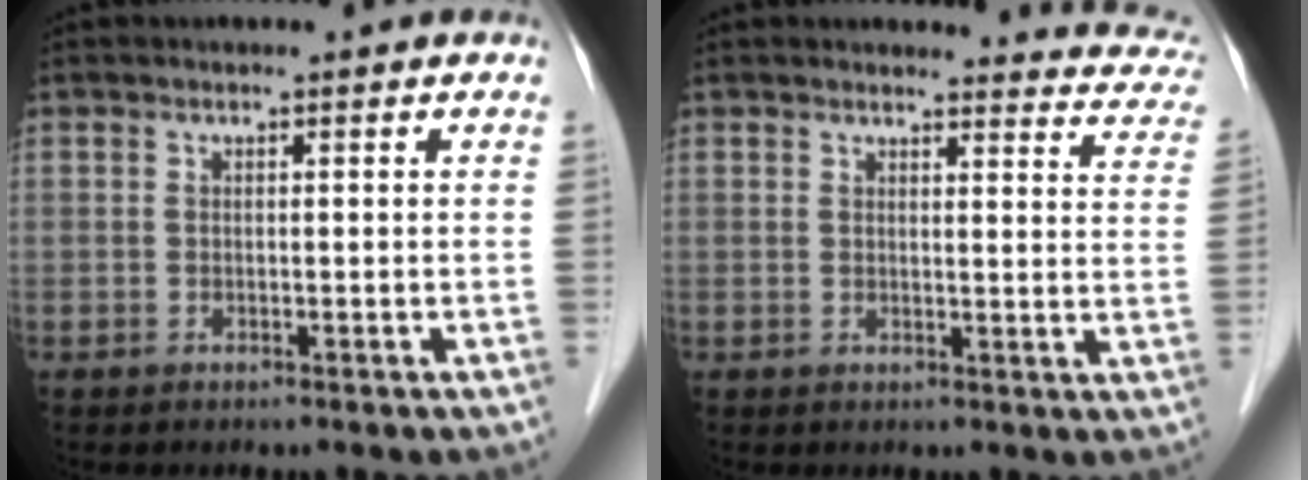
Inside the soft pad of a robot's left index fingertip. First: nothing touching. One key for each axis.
{"total": 13.6, "fx": 13.2, "fy": 2.9, "fz": 1.8, "tx": 0.027, "ty": -0.059, "tz": 0.104}